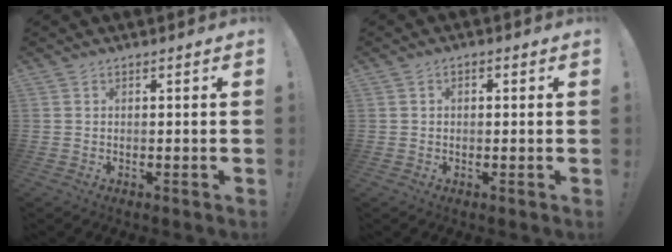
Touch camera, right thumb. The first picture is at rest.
{"total": 1.3, "force": [-0.4, 0.9, 0.8], "torque": [-0.010, 0.003, -0.010]}